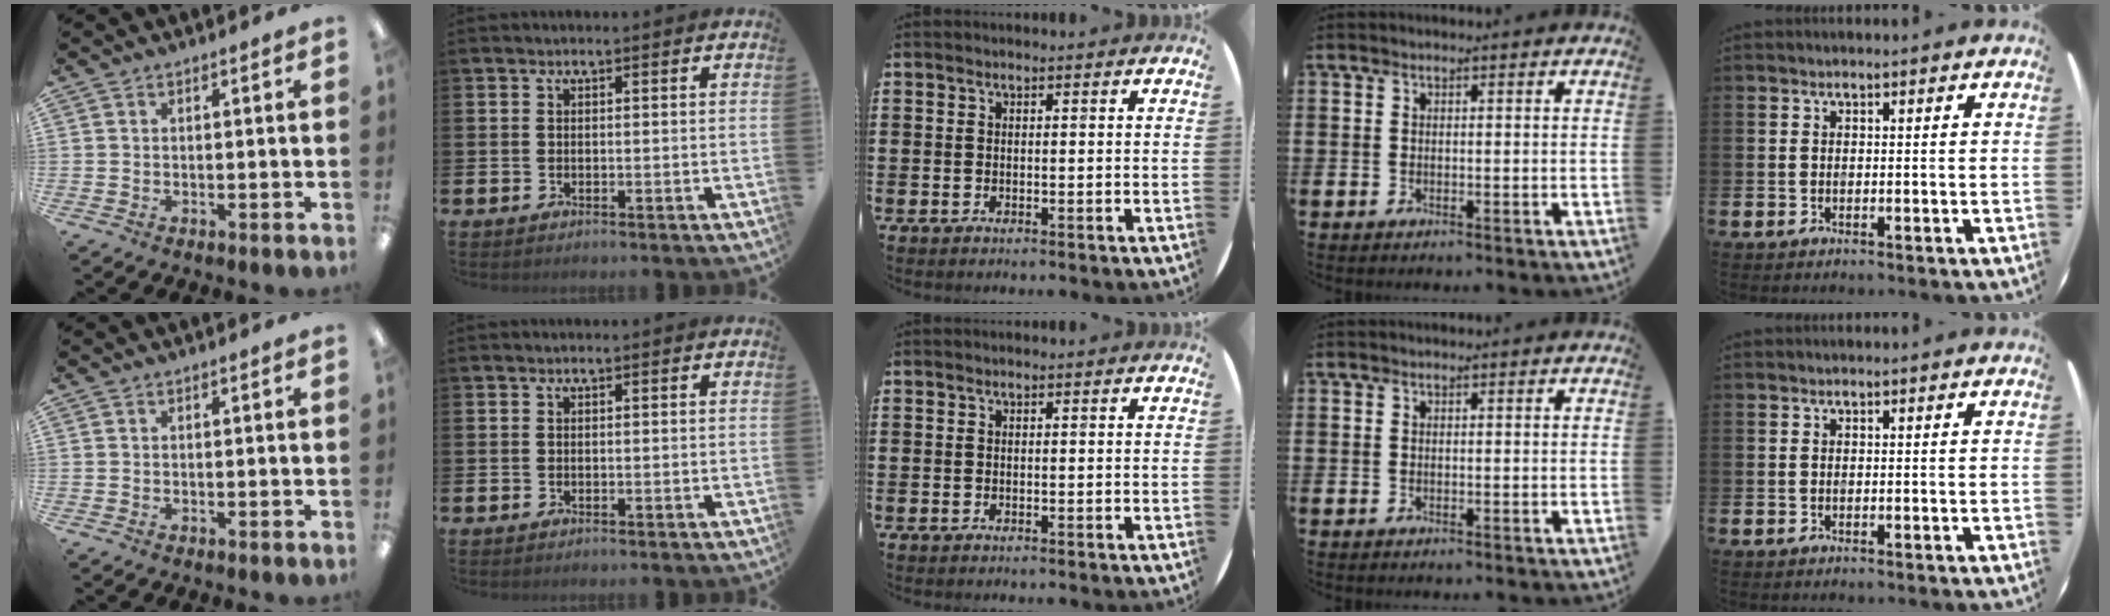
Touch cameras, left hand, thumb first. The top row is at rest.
{}